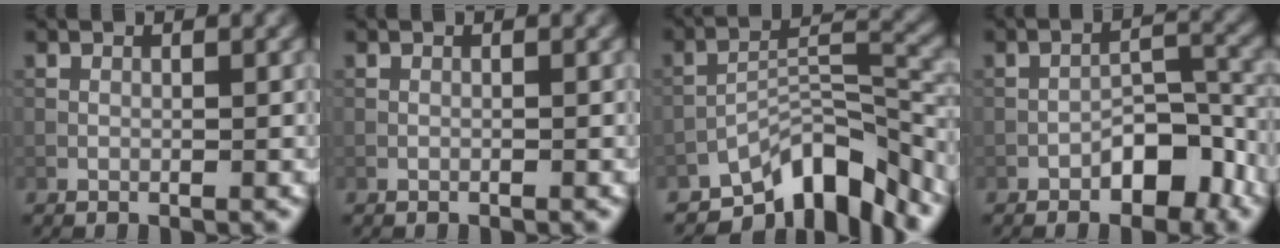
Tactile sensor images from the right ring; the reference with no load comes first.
{"total": 0.0}
{"total": 8.6, "force": [-6.6, 2.8, 4.7], "torque": [-0.060, 0.004, -0.122]}
{"total": 4.7, "force": [-2.8, 2.2, 3.1], "torque": [-0.037, 0.014, -0.044]}